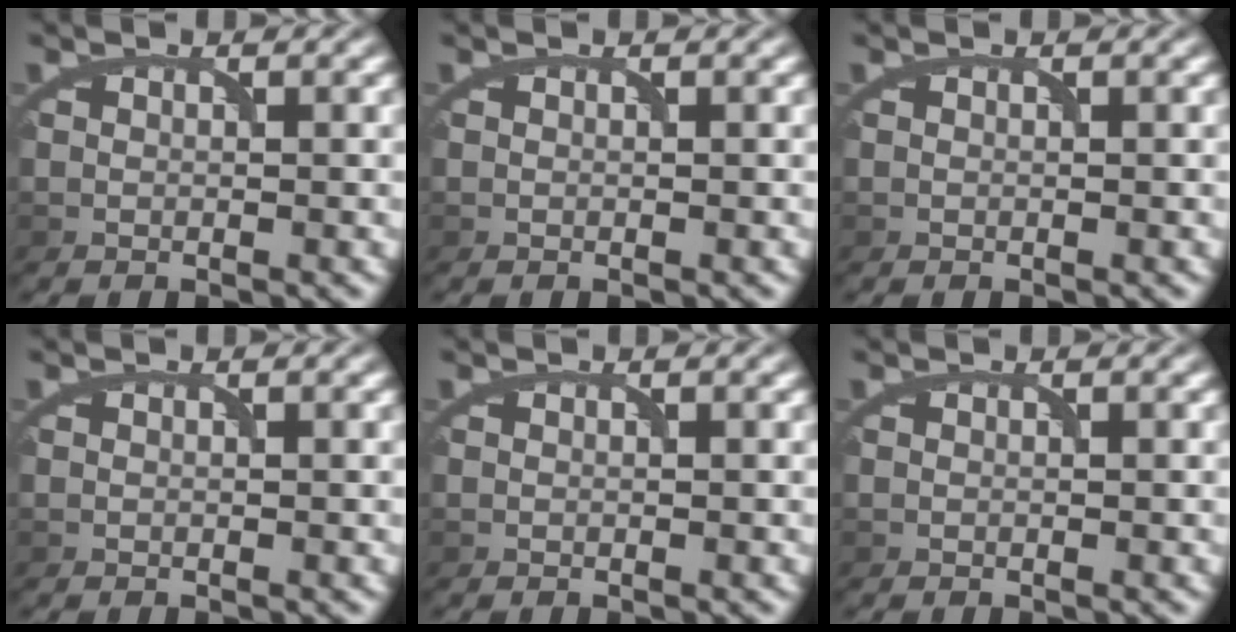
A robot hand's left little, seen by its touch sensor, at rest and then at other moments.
{"total": 0.0}
{"total": 0.0}
{"total": 0.0}
{"total": 0.0}
{"total": 0.0}